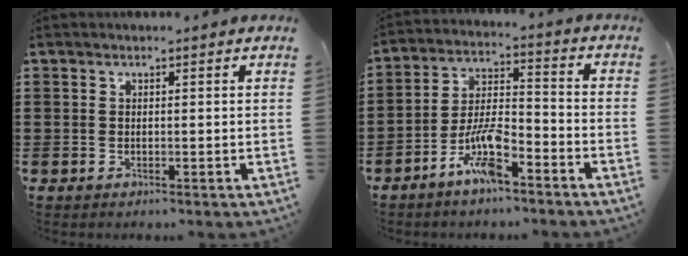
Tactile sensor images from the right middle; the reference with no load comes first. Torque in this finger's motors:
{"motor_torque": [2.14, 0.00, 0.71, 0.17]}